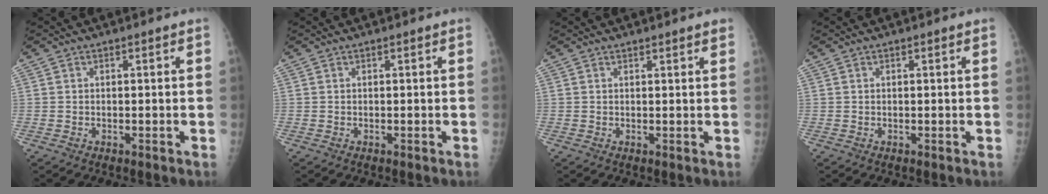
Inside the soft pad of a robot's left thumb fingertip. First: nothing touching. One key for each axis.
{"total": 0.0}
{"total": 2.0, "fx": 1.7, "fy": 0.3, "fz": 0.9, "tx": -0.005, "ty": -0.002, "tz": 0.018}
{"total": 0.0}